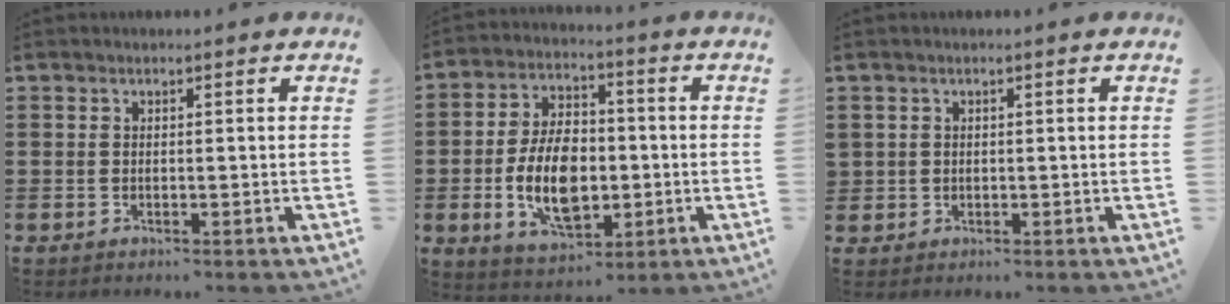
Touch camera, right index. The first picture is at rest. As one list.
[{"total": 10.8, "force": [-2.0, 6.2, 8.5], "torque": [-0.165, -0.007, -0.042]}, {"total": 1.0, "force": [0.1, 1.0, 0.0], "torque": [-0.004, 0.004, 0.001]}]